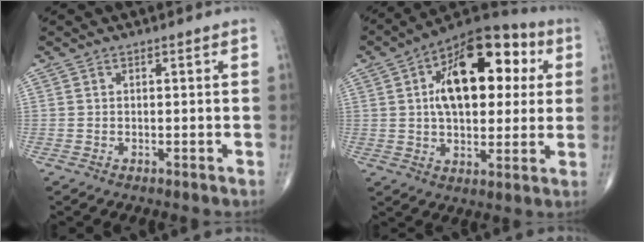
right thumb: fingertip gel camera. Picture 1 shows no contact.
{"total": 20.8, "force": [4.9, 11.3, 16.7], "torque": [-0.215, 0.014, 0.066]}